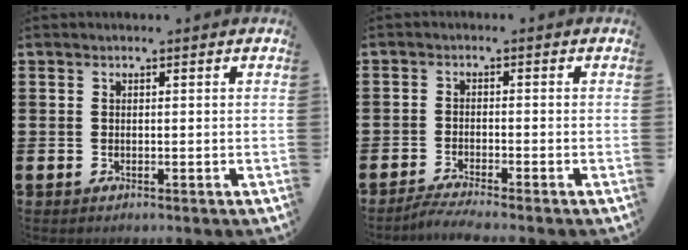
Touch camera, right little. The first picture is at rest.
{"total": 2.0, "force": [-1.7, -0.1, 1.1], "torque": [-0.017, 0.002, -0.032]}